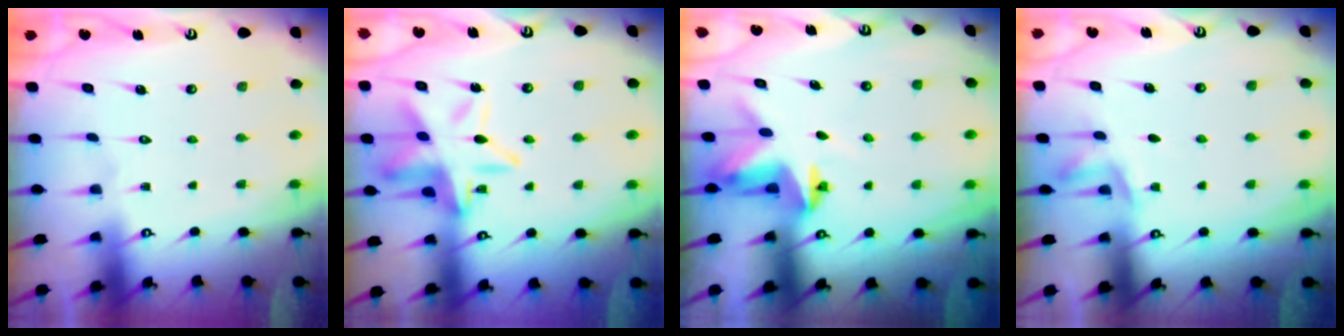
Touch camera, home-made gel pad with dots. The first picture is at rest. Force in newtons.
{"total": 15.5, "press": 15.4, "slide": 1.5}
{"total": 3.2, "press": 3.2, "slide": 0.2}
{"total": 2.9, "press": 2.3, "slide": 1.7}